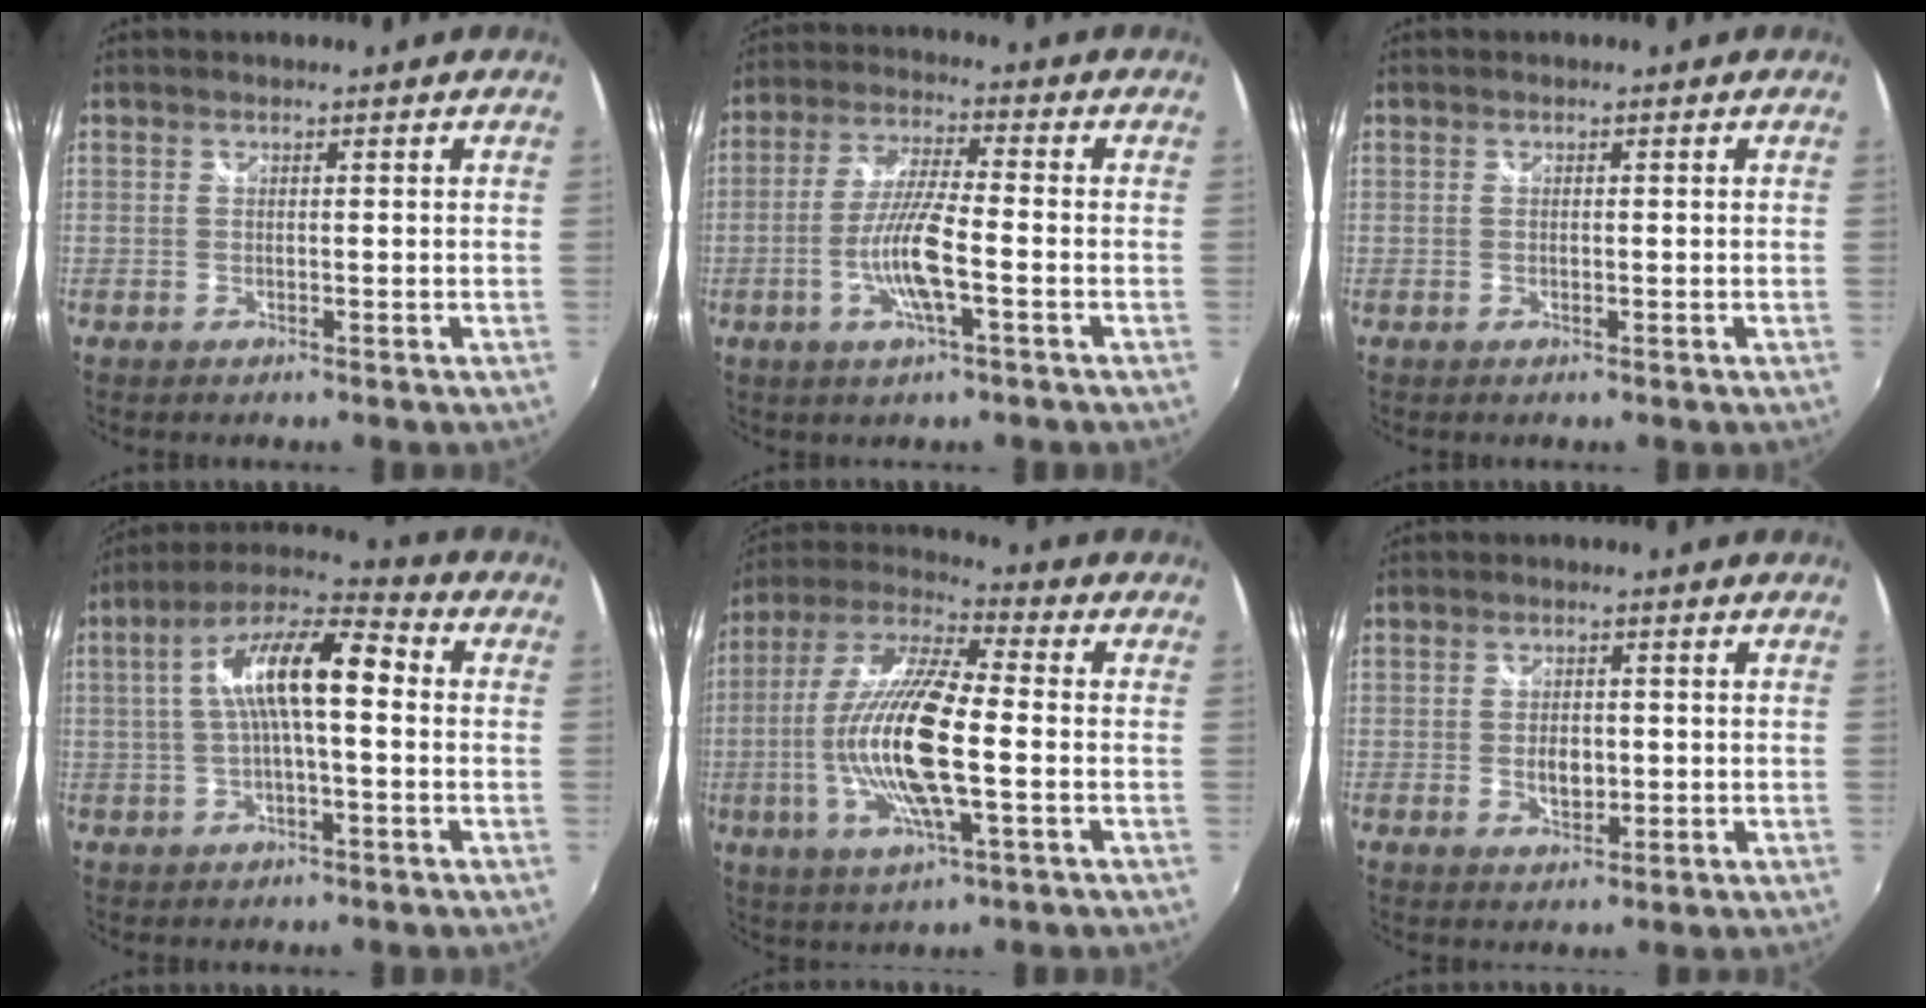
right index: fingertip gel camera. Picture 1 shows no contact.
{"total": 9.1, "force": [-3.0, 1.0, 8.6], "torque": [-0.174, -0.004, -0.058]}
{"total": 0.0}
{"total": 12.8, "force": [0.5, 3.5, 12.2], "torque": [-0.225, 0.028, 0.004]}
{"total": 18.1, "force": [-2.7, 4.3, 17.4], "torque": [-0.341, -0.009, -0.056]}
{"total": 3.8, "force": [-0.4, 2.5, 2.8], "torque": [-0.049, -0.002, -0.005]}